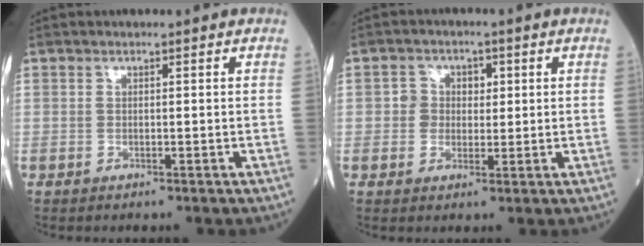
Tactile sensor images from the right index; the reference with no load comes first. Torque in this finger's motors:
{"motor_torque": [0.04, 0.03, 0.03, 0.02]}